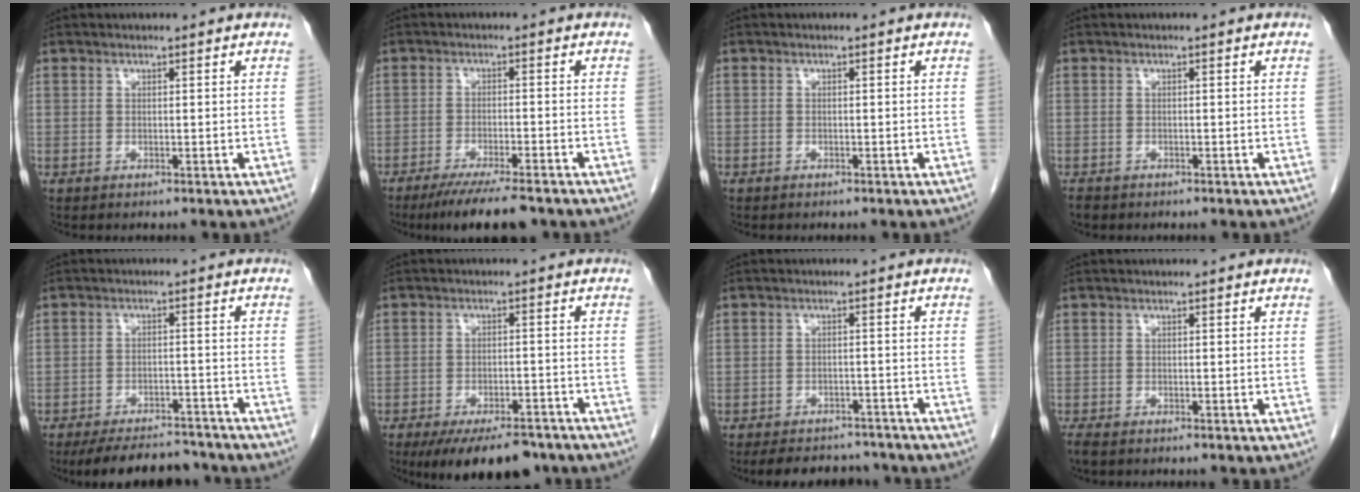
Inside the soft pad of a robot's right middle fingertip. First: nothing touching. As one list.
[{"total": 9.4, "force": [-7.5, 1.2, 5.6], "torque": [-0.081, -0.019, -0.116]}, {"total": 0.7, "force": [-0.5, 0.4, 0.1], "torque": [-0.005, 0.004, -0.009]}, {"total": 1.6, "force": [-1.3, 0.8, 0.4], "torque": [-0.013, -0.002, -0.020]}, {"total": 11.1, "force": [-10.0, 3.3, 3.4], "torque": [-0.042, 0.005, -0.137]}, {"total": 11.5, "force": [-9.0, 4.2, 5.8], "torque": [-0.074, -0.006, -0.130]}, {"total": 9.4, "force": [-8.4, 3.4, 2.4], "torque": [-0.031, 0.005, -0.105]}, {"total": 2.1, "force": [-1.6, 0.7, 1.1], "torque": [-0.024, -0.007, -0.026]}]